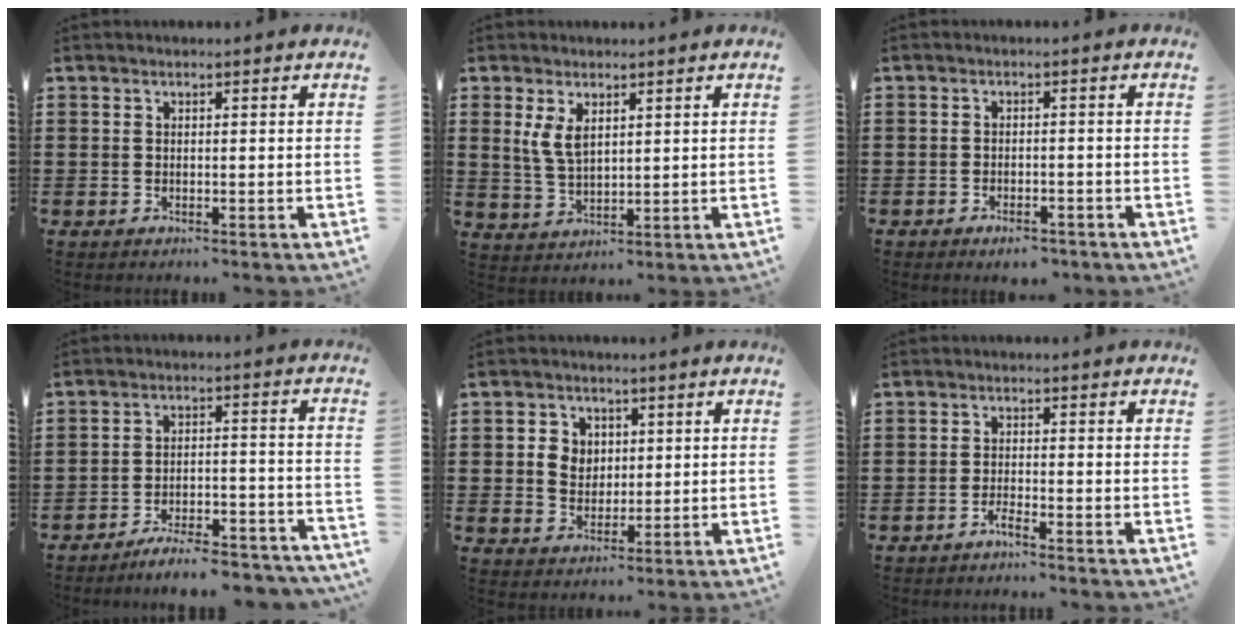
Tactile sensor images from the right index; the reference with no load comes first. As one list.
[{"total": 4.1, "force": [1.7, 2.2, 3.1], "torque": [-0.074, 0.003, 0.027]}, {"total": 2.3, "force": [-2.1, 0.5, 0.8], "torque": [-0.017, 0.002, -0.042]}, {"total": 6.4, "force": [-6.1, 0.3, 2.0], "torque": [-0.028, 0.008, -0.116]}, {"total": 4.2, "force": [1.0, 3.9, 1.3], "torque": [-0.034, 0.011, 0.014]}, {"total": 1.7, "force": [-1.5, -0.1, 0.7], "torque": [-0.015, -0.001, -0.029]}]